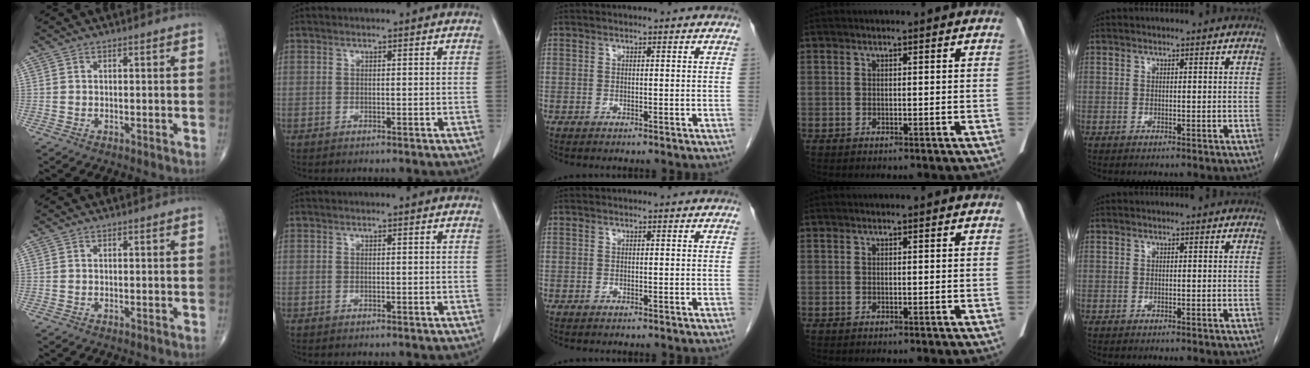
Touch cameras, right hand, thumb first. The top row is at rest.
{}